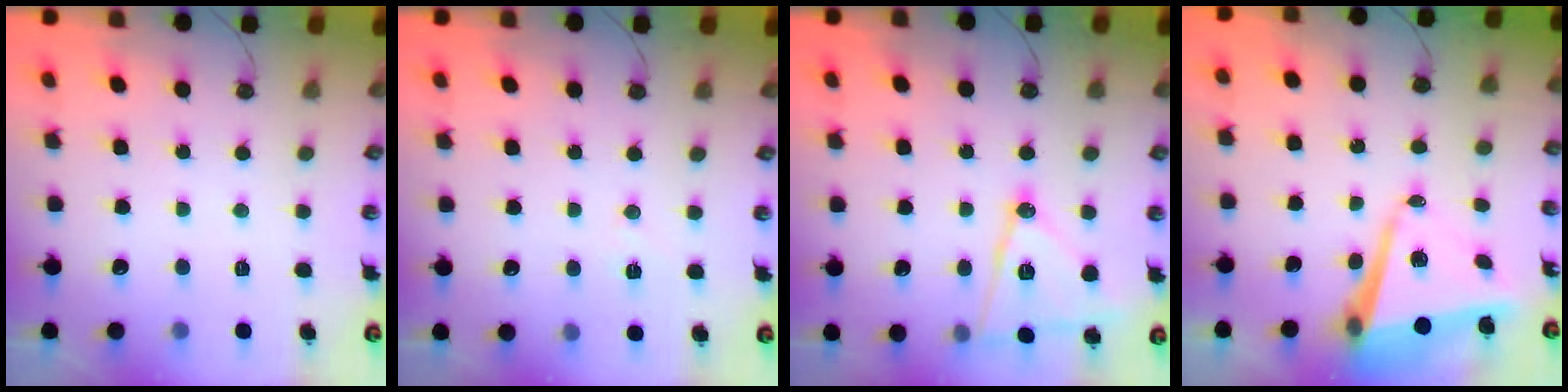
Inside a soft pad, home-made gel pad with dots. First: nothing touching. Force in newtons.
{"total": 5.0, "press": 3.3, "slide": 3.7}
{"total": 14.0, "press": 13.5, "slide": 3.7}
{"total": 10.6, "press": 10.4, "slide": 1.9}